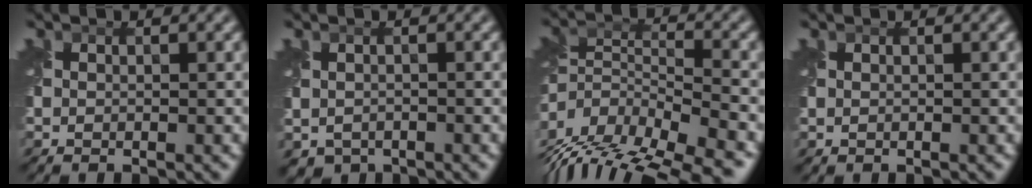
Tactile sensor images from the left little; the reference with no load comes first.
{"total": 1.7, "force": [-1.0, 1.3, 0.5], "torque": [-0.013, -0.013, -0.017]}
{"total": 11.8, "force": [-8.3, 5.1, 6.6], "torque": [-0.110, 0.012, -0.100]}
{"total": 0.0}